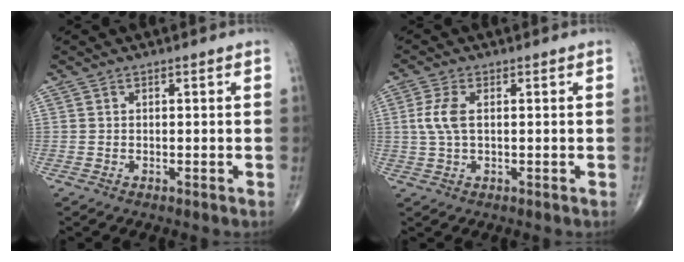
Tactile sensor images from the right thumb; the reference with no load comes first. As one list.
[{"total": 4.5, "force": [0.6, 2.1, 4.0], "torque": [-0.106, 0.005, 0.011]}]